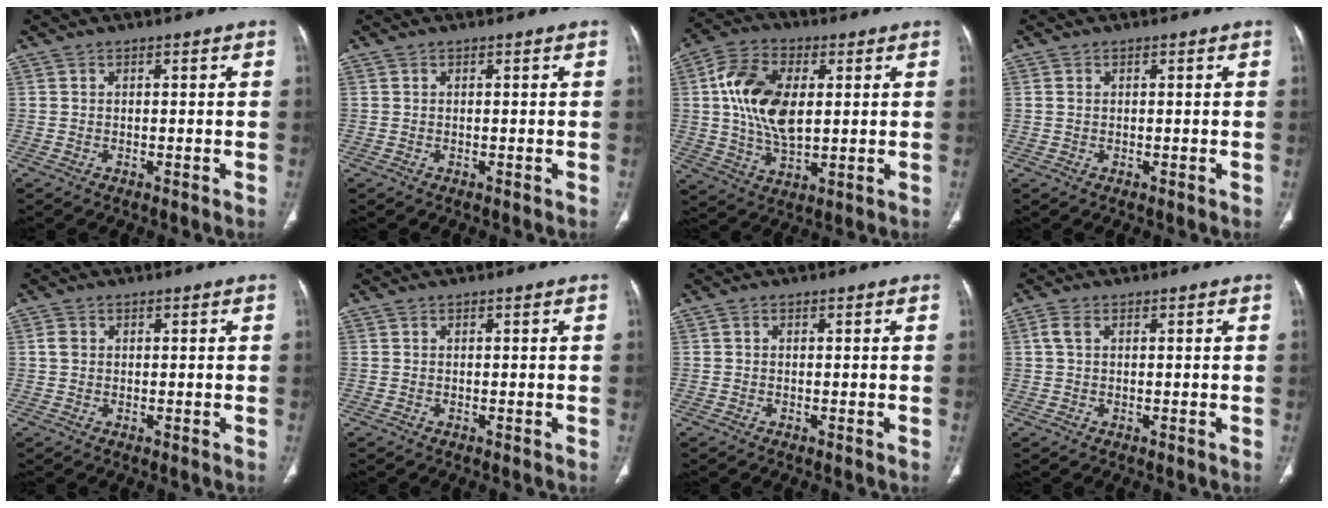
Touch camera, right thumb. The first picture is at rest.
{"total": 0.0}
{"total": 14.4, "force": [2.3, 8.2, 11.6], "torque": [-0.213, 0.000, 0.041]}
{"total": 0.8, "force": [0.2, 0.6, 0.5], "torque": [-0.013, 0.002, 0.007]}
{"total": 1.7, "force": [0.4, 1.4, 0.9], "torque": [-0.017, 0.003, 0.010]}
{"total": 0.0}
{"total": 0.0}
{"total": 2.0, "force": [0.6, 1.2, 1.5], "torque": [-0.043, 0.011, 0.012]}